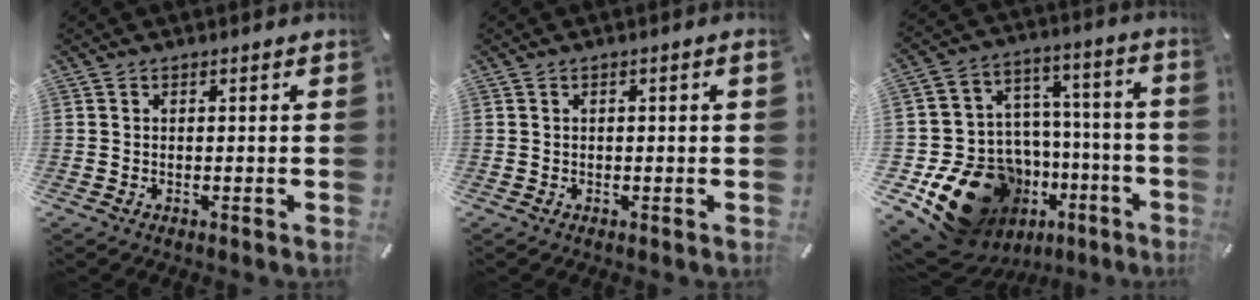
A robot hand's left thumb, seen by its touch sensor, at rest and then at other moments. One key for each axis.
{"total": 1.0, "fx": 0.0, "fy": 0.1, "fz": 1.0, "tx": -0.017, "ty": -0.001, "tz": -0.001}
{"total": 21.5, "fx": -10.9, "fy": 15.1, "fz": 10.7, "tx": -0.179, "ty": 0.033, "tz": -0.151}